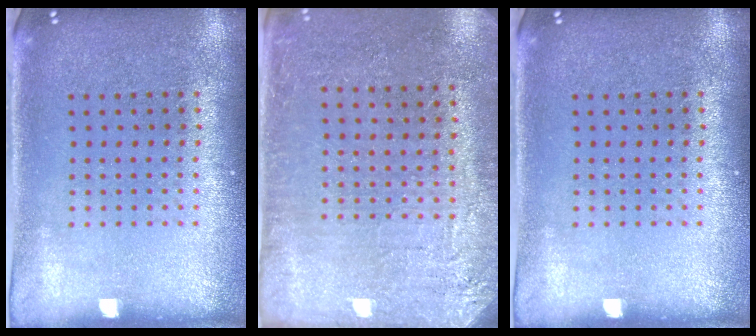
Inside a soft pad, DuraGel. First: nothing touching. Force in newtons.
{"total": 2.8, "press": 2.7, "slide": 0.7}
{"total": 0.0}